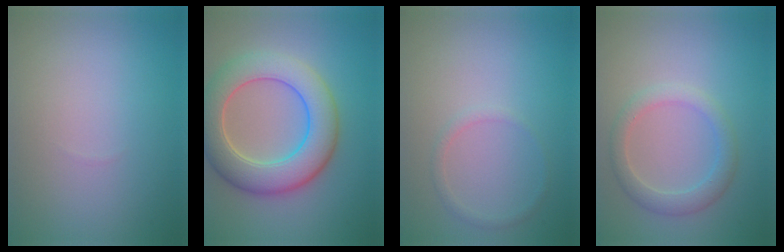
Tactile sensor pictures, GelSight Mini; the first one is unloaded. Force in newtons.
{"total": 7.9, "press": 7.9, "slide": 0.5}
{"total": 1.0, "press": 1.0, "slide": 0.0}
{"total": 2.8, "press": 2.8, "slide": 0.1}